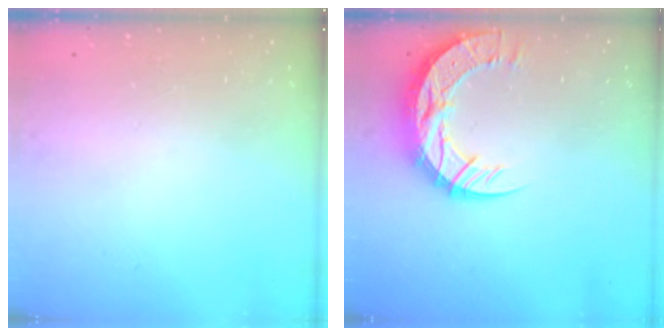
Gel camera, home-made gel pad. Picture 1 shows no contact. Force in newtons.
{"total": 16.1, "press": 16.0, "slide": 1.4}